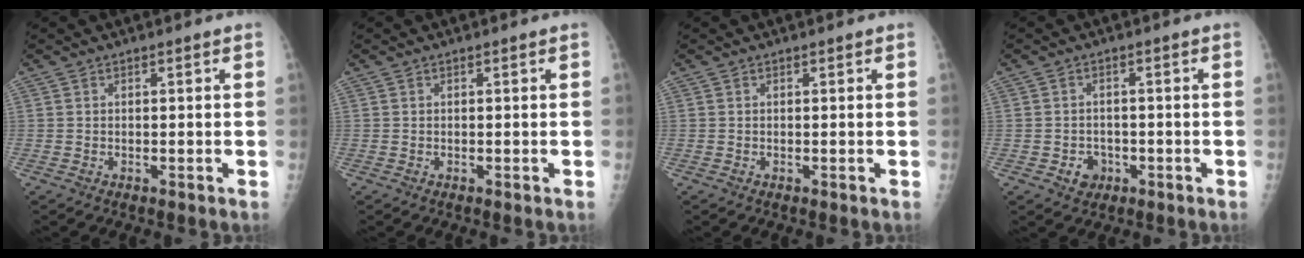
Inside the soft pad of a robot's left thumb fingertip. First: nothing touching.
{"total": 0.0}
{"total": 0.0}
{"total": 3.3, "force": [-1.2, 2.9, 1.0], "torque": [0.001, 0.007, -0.015]}